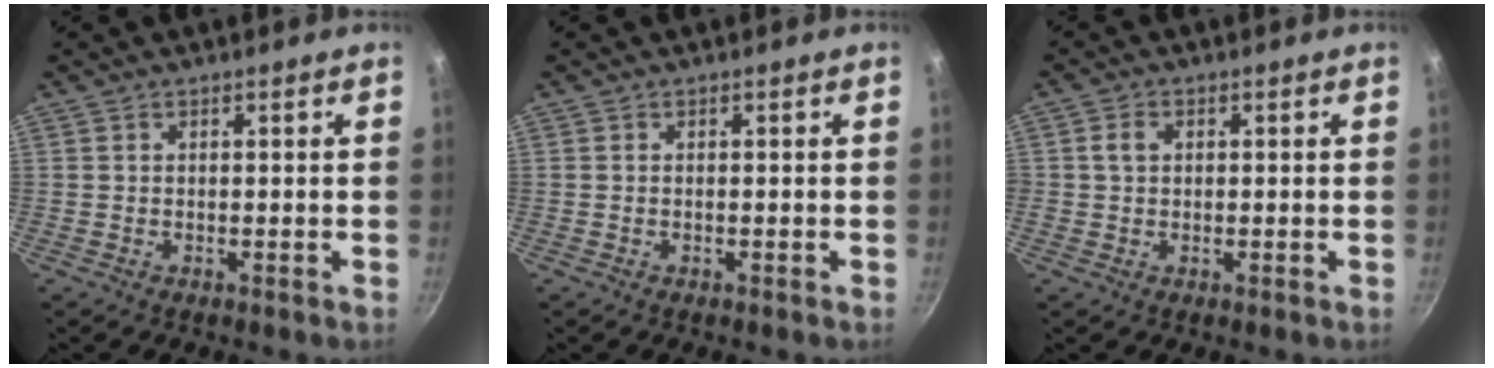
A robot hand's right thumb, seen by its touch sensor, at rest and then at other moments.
{"total": 0.0}
{"total": 2.5, "force": [0.5, 2.1, 1.4], "torque": [-0.013, 0.005, 0.005]}